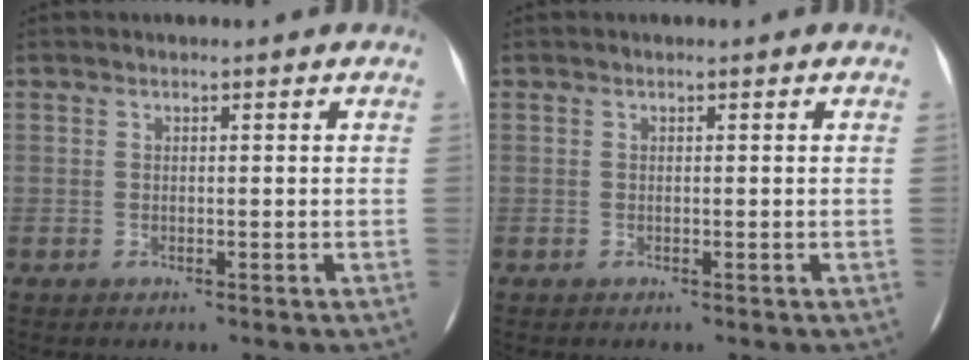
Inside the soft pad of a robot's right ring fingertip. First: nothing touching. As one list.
[{"total": 0.0}]